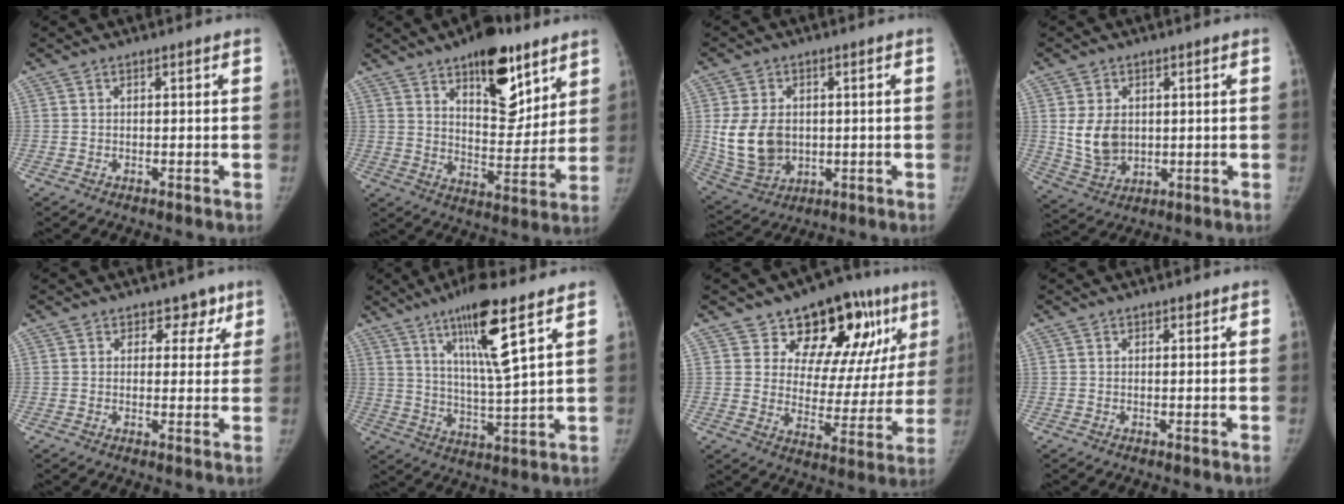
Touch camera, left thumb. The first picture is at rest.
{"total": 17.0, "force": [10.2, 7.8, 11.1], "torque": [-0.105, -0.062, 0.155]}
{"total": 11.5, "force": [0.5, 8.7, 7.5], "torque": [-0.121, -0.008, 0.029]}
{"total": 8.1, "force": [1.1, 6.1, 5.2], "torque": [-0.074, -0.012, 0.035]}
{"total": 4.3, "force": [2.7, 3.2, 1.1], "torque": [0.025, -0.010, 0.031]}
{"total": 13.5, "force": [7.3, 1.4, 11.2], "torque": [-0.198, -0.044, 0.130]}
{"total": 20.0, "force": [11.2, 10.7, 12.6], "torque": [-0.101, -0.037, 0.162]}
{"total": 0.7, "force": [0.5, 0.4, 0.3], "torque": [0.002, -0.003, 0.005]}